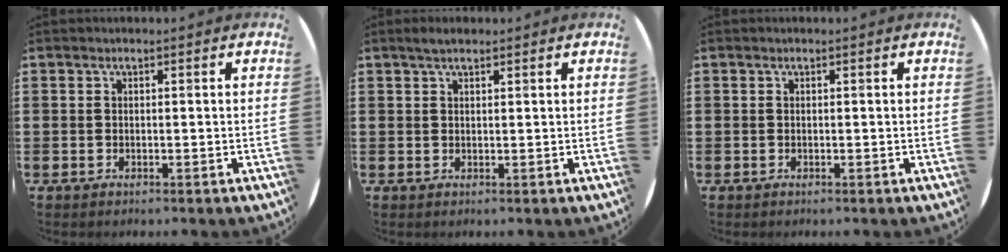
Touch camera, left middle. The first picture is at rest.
{"total": 1.7, "force": [1.3, 0.4, 0.9], "torque": [-0.020, 0.004, 0.024]}
{"total": 0.0}